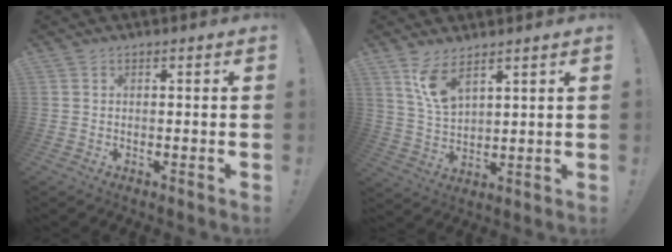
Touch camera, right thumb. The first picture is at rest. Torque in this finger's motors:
{"motor_torque": [-0.01, 0.10, 0.48, 0.37, 0.00]}